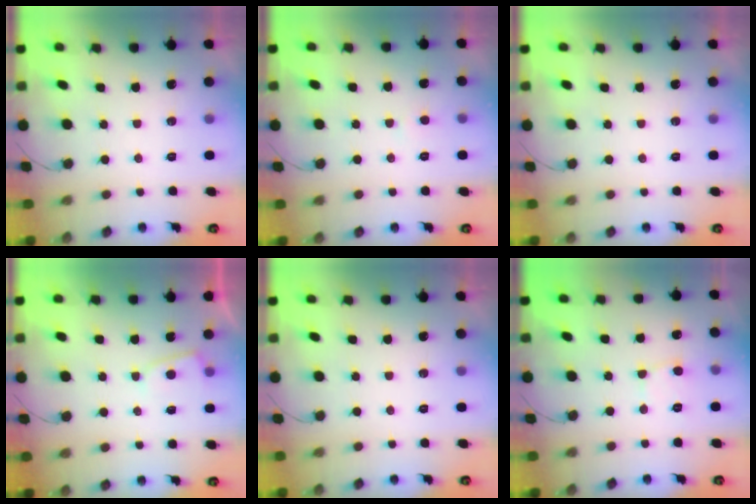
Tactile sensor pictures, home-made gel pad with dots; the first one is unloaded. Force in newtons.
{"total": 1.6, "press": 1.5, "slide": 0.2}
{"total": 0.0}
{"total": 2.8, "press": 2.8, "slide": 0.3}
{"total": 0.0}
{"total": 3.0, "press": 3.0, "slide": 0.3}